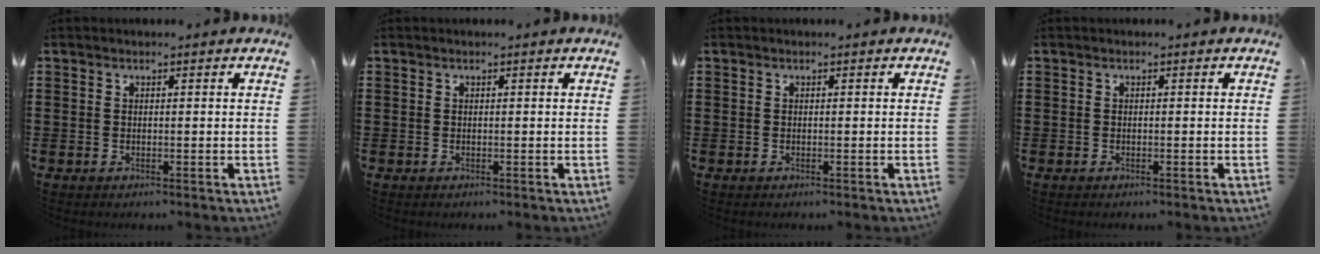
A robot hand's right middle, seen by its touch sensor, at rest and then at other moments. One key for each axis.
{"total": 0.0}
{"total": 0.0}
{"total": 0.0}